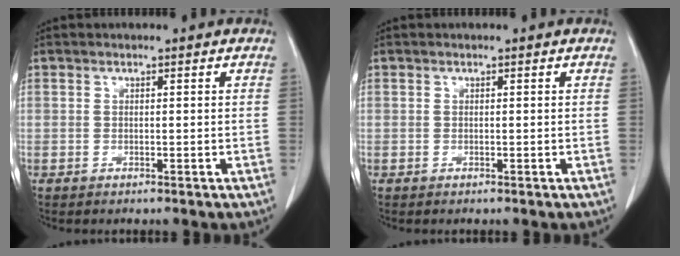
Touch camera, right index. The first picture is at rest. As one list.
[{"total": 0.0}]